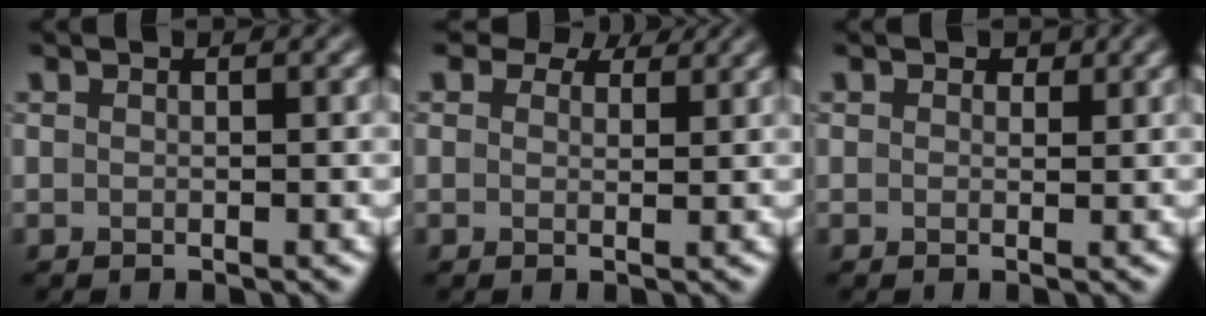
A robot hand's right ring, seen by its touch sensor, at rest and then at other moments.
{"total": 4.0, "force": [3.0, 1.9, 1.7], "torque": [-0.032, -0.003, 0.035]}
{"total": 0.9, "force": [0.5, 0.7, 0.4], "torque": [-0.003, -0.003, 0.003]}